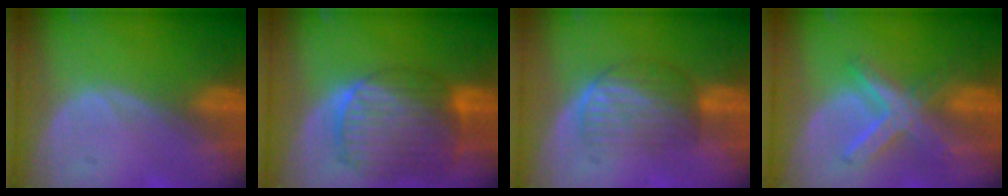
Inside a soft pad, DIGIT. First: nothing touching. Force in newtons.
{"total": 10.7, "press": 9.1, "slide": 5.5}
{"total": 5.8, "press": 5.6, "slide": 1.7}
{"total": 7.2, "press": 6.3, "slide": 3.5}